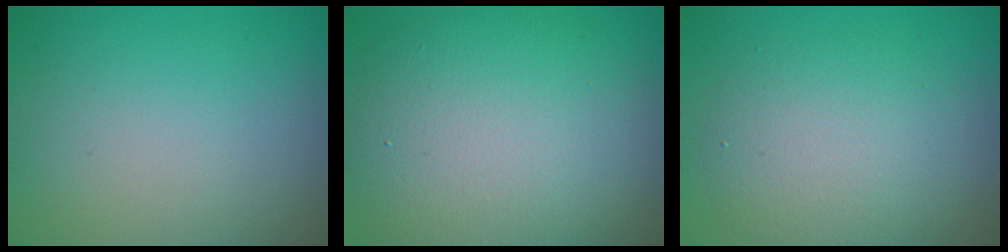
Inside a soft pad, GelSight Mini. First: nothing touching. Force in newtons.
{"total": 11.8, "press": 11.7, "slide": 1.0}
{"total": 4.8, "press": 4.8, "slide": 0.3}